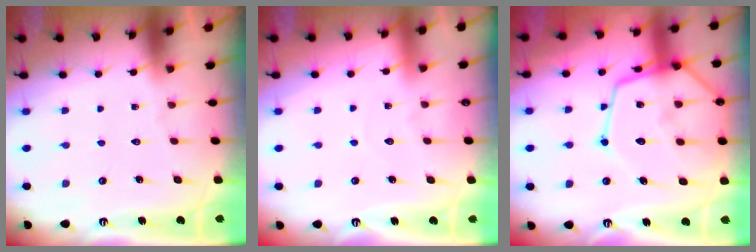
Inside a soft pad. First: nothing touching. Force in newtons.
{"total": 3.4, "press": 3.4, "slide": 0.3}
{"total": 19.1, "press": 19.0, "slide": 1.7}